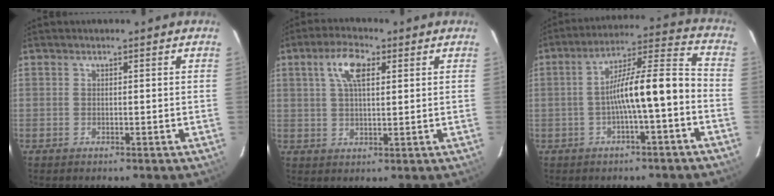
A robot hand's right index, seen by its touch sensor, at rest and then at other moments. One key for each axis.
{"total": 6.6, "fx": 2.7, "fy": 2.6, "fz": 5.4, "tx": -0.099, "ty": 0.014, "tz": 0.049}
{"total": 11.4, "fx": -3.4, "fy": 1.2, "fz": 10.8, "tx": -0.176, "ty": 0.028, "tz": -0.048}